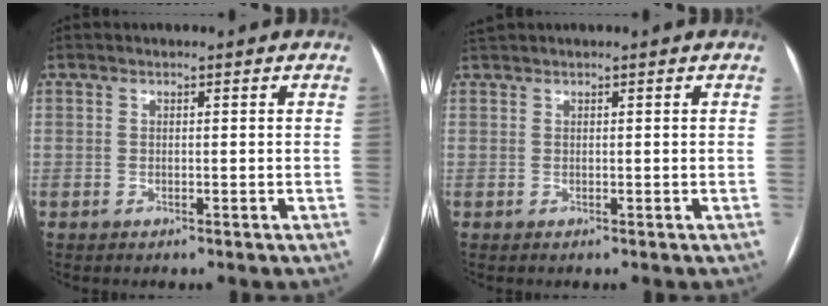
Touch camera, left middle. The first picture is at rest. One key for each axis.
{"total": 0.8, "fx": 0.7, "fy": -0.1, "fz": 0.3, "tx": -0.014, "ty": 0.021, "tz": 0.021}